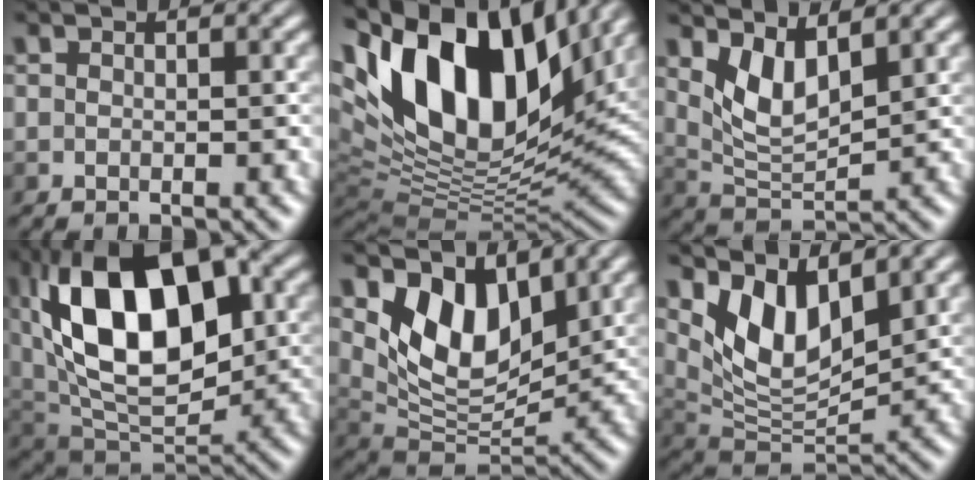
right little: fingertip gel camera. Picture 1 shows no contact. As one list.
[{"total": 15.6, "force": [5.0, 7.8, 12.6], "torque": [-0.242, 0.029, 0.076]}, {"total": 4.0, "force": [1.8, 1.7, 3.1], "torque": [-0.069, -0.012, 0.035]}, {"total": 13.1, "force": [2.6, 6.8, 10.9], "torque": [-0.182, 0.015, 0.041]}, {"total": 6.9, "force": [3.5, 3.8, 4.6], "torque": [-0.090, -0.006, 0.063]}, {"total": 6.6, "force": [3.5, 2.9, 4.8], "torque": [-0.098, -0.009, 0.065]}]